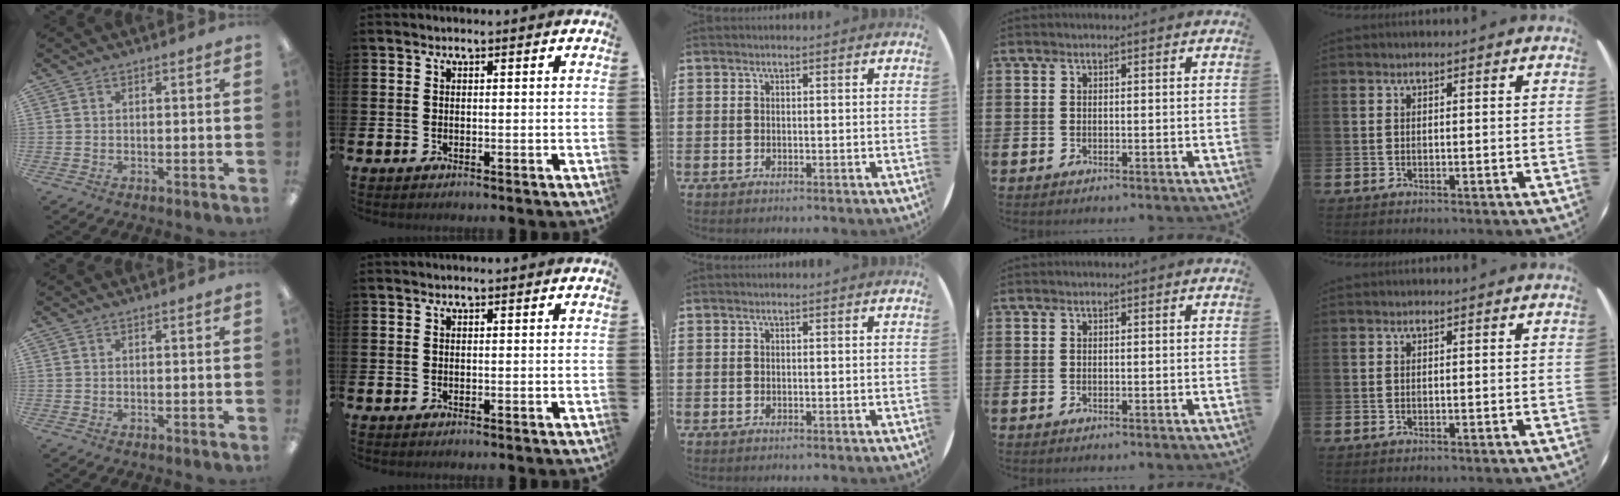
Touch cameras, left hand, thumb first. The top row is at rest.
{}